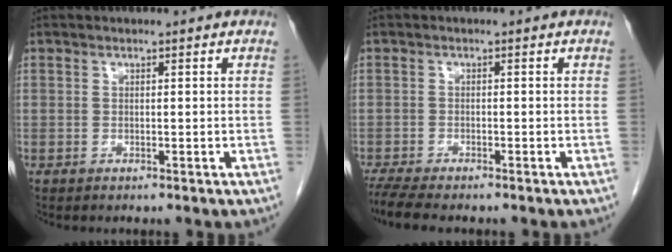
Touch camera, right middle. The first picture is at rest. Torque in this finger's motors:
{"motor_torque": [0.48, -0.42, 0.04, 0.03]}